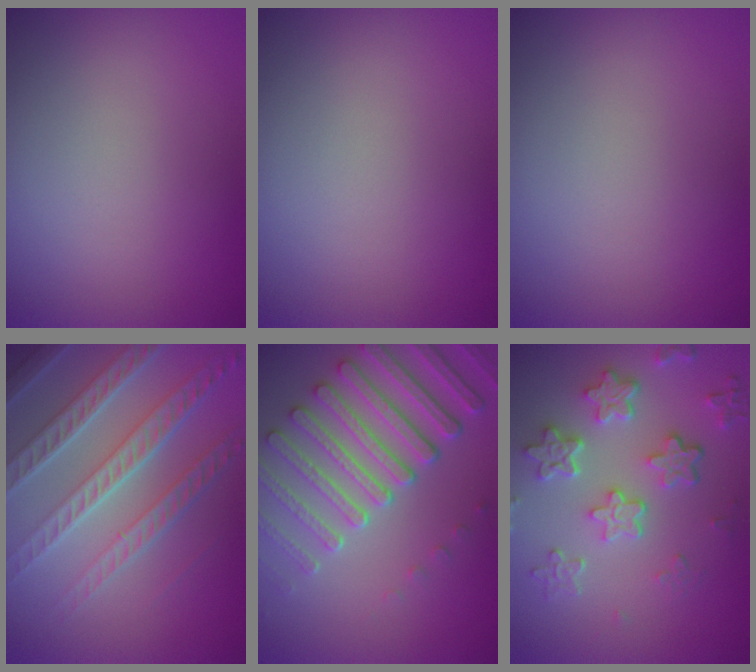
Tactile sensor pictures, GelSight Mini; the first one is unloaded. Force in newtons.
{"total": 0.0}
{"total": 0.0}
{"total": 7.8, "press": 5.4, "slide": 5.6}
{"total": 6.4, "press": 5.4, "slide": 3.3}
{"total": 5.3, "press": 4.2, "slide": 3.3}